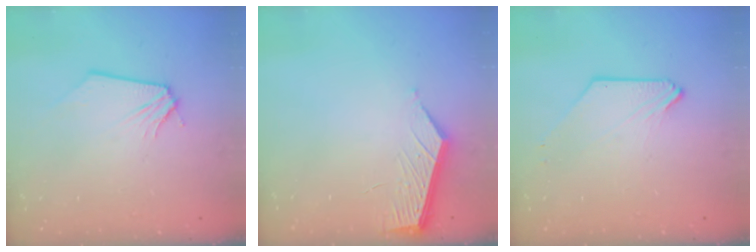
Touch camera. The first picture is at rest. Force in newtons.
{"total": 5.0, "press": 5.0, "slide": 0.3}
{"total": 0.0}